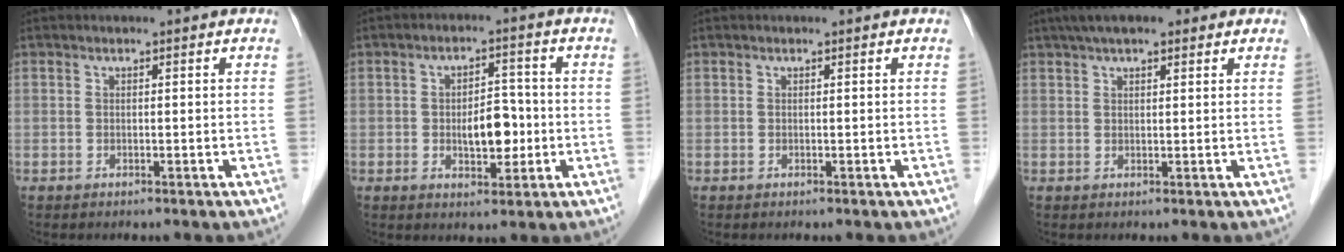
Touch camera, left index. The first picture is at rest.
{"total": 5.7, "force": [-0.9, 2.9, 4.8], "torque": [-0.076, 0.007, -0.010]}
{"total": 0.0}
{"total": 7.7, "force": [5.4, 2.4, 4.9], "torque": [-0.075, 0.038, 0.084]}